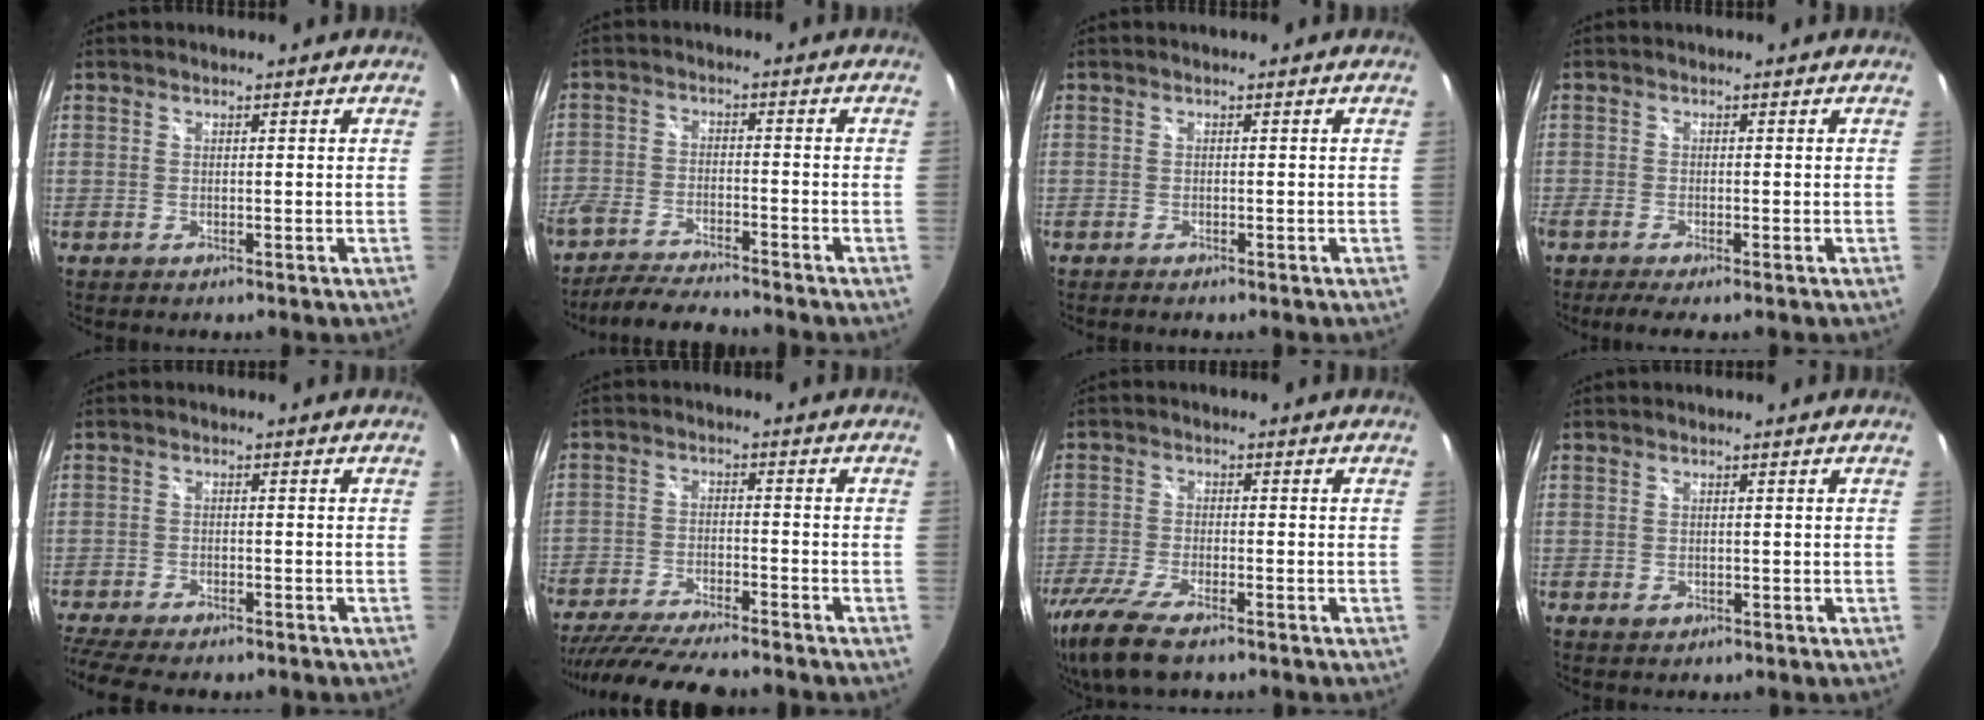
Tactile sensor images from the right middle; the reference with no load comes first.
{"total": 9.2, "force": [-8.2, 1.7, 3.7], "torque": [-0.102, -0.011, -0.147]}
{"total": 1.0, "force": [-0.9, 0.2, 0.4], "torque": [-0.010, -0.006, -0.017]}
{"total": 3.0, "force": [-2.3, 0.0, 1.8], "torque": [-0.042, -0.013, -0.044]}
{"total": 10.5, "force": [-8.8, 2.6, 5.1], "torque": [-0.125, -0.037, -0.144]}
{"total": 16.9, "force": [-14.4, 3.5, 8.1], "torque": [-0.173, -0.033, -0.242]}
{"total": 12.8, "force": [-9.1, 3.8, 8.2], "torque": [-0.193, -0.052, -0.171]}
{"total": 1.1, "force": [-0.3, 0.9, 0.5], "torque": [-0.007, -0.004, -0.006]}